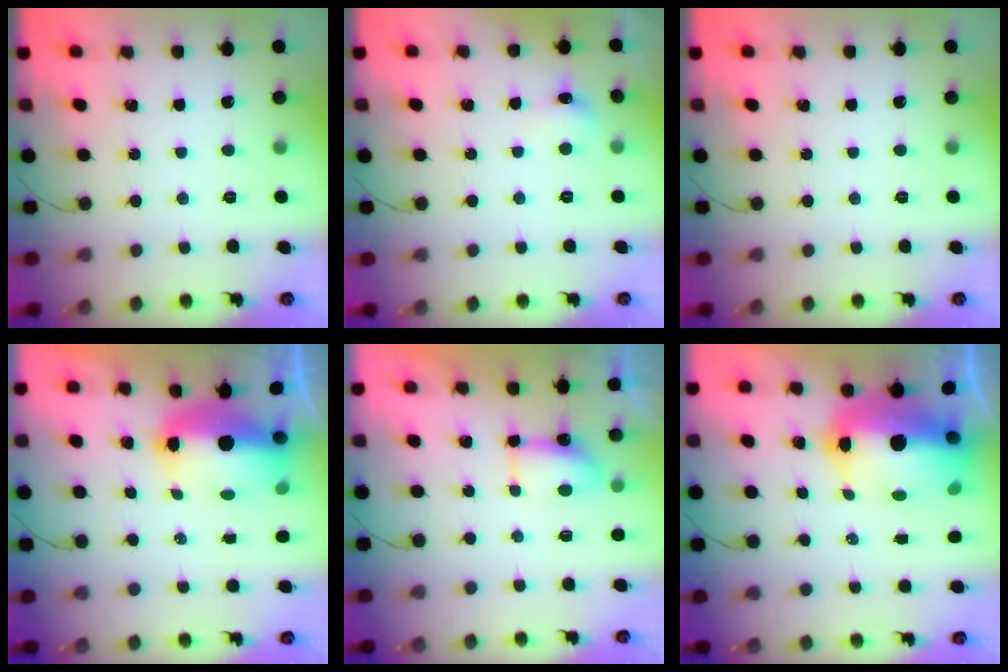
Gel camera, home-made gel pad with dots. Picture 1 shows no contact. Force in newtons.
{"total": 5.9, "press": 5.6, "slide": 1.6}
{"total": 0.0}
{"total": 10.7, "press": 10.5, "slide": 2.3}
{"total": 5.3, "press": 5.2, "slide": 0.6}
{"total": 17.4, "press": 17.0, "slide": 3.7}